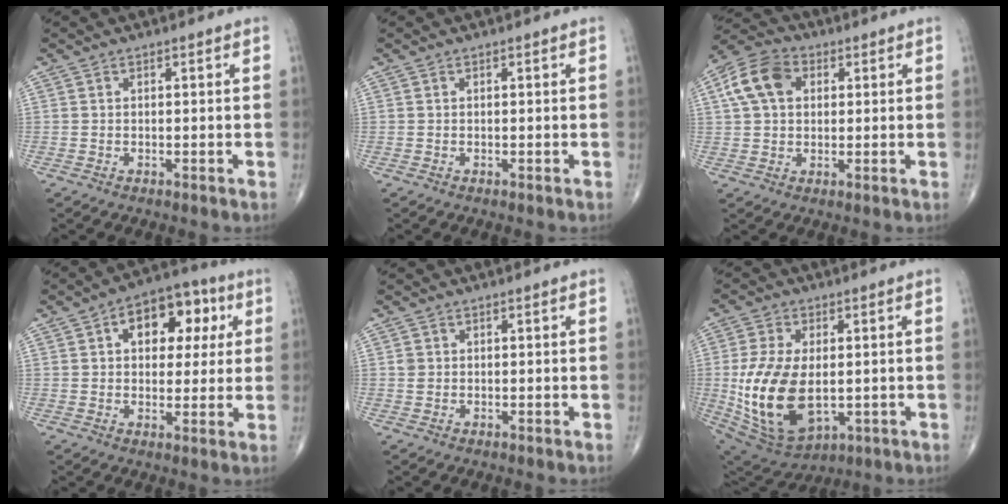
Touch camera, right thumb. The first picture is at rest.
{"total": 0.0}
{"total": 9.9, "force": [2.7, 7.0, 6.4], "torque": [-0.116, 0.016, 0.040]}
{"total": 12.8, "force": [3.9, 8.0, 9.1], "torque": [-0.080, 0.011, 0.051]}
{"total": 1.2, "force": [0.2, 1.1, 0.4], "torque": [-0.003, 0.001, 0.005]}
{"total": 18.0, "force": [-1.4, 10.3, 14.7], "torque": [-0.289, -0.015, -0.002]}